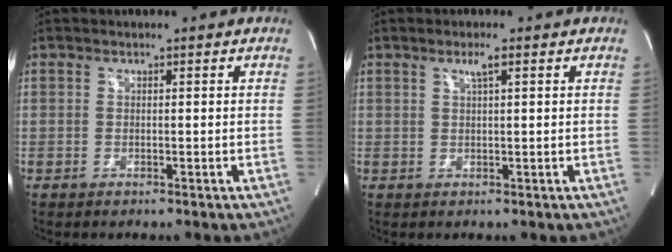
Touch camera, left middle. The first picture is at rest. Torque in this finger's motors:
{"motor_torque": [-0.11, -0.26, 0.00, 0.01]}